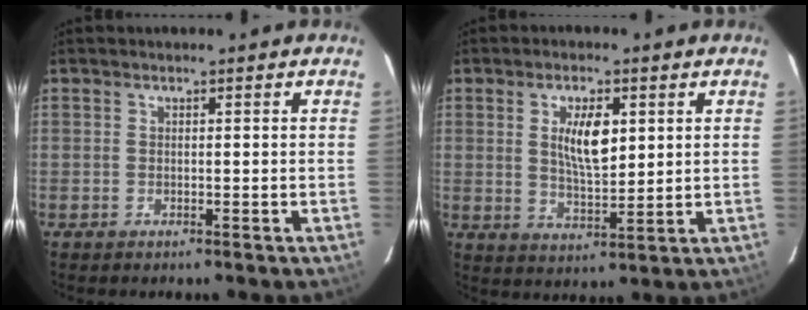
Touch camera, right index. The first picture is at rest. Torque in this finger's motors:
{"motor_torque": [0.27, 0.10, 0.30, 0.12]}